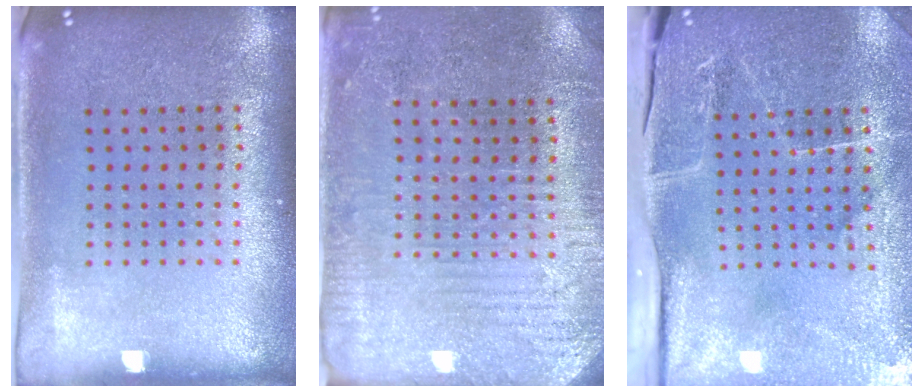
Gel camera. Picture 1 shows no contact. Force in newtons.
{"total": 2.9, "press": 2.8, "slide": 0.6}
{"total": 4.1, "press": 3.8, "slide": 1.4}